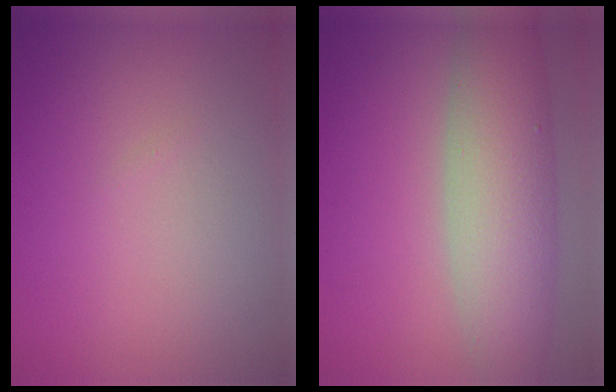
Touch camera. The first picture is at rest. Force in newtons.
{"total": 8.2, "press": 8.2, "slide": 0.5}